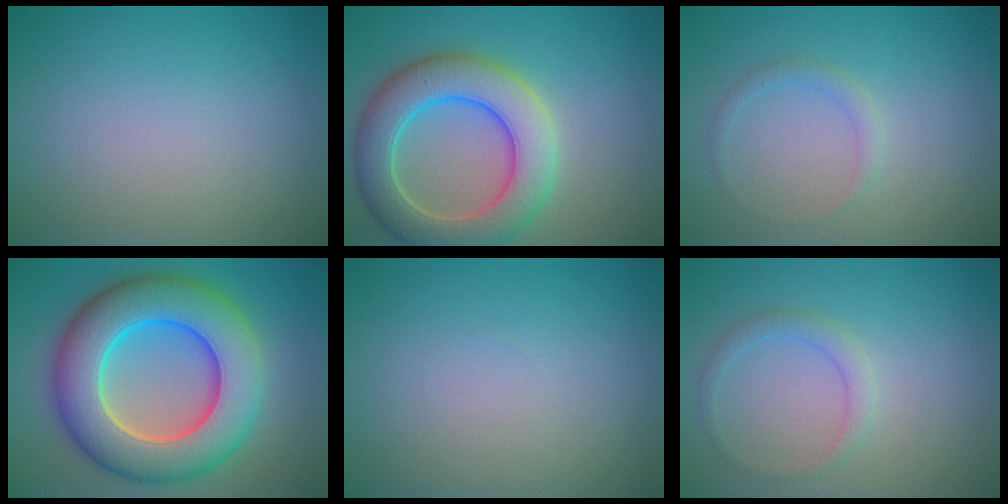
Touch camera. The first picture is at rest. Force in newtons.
{"total": 7.9, "press": 7.9, "slide": 0.6}
{"total": 1.1, "press": 1.1, "slide": 0.1}
{"total": 12.3, "press": 12.3, "slide": 0.2}
{"total": 0.0}
{"total": 1.6, "press": 1.6, "slide": 0.2}